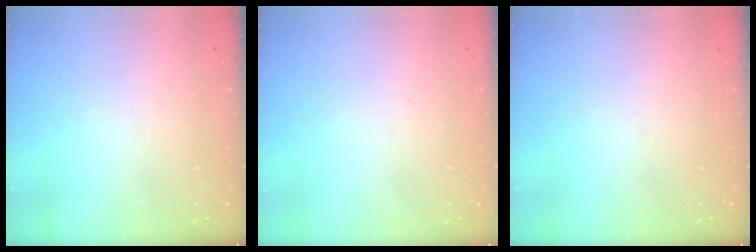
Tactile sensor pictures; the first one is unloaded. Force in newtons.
{"total": 1.8, "press": 1.7, "slide": 0.1}
{"total": 0.0}